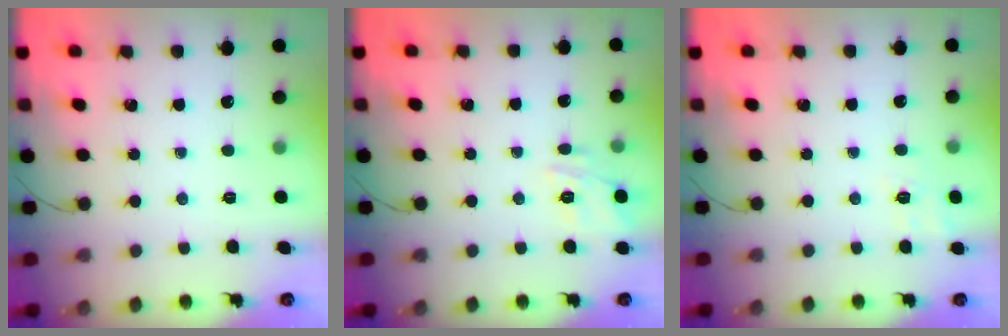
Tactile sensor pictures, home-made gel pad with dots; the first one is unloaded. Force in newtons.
{"total": 12.8, "press": 12.8, "slide": 0.6}
{"total": 9.1, "press": 8.9, "slide": 1.9}